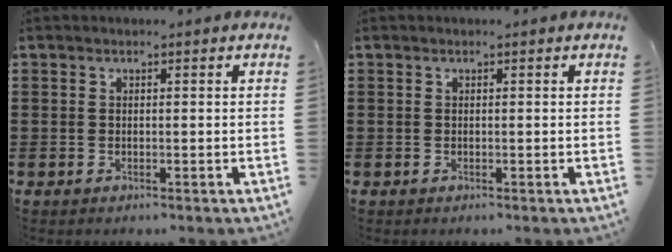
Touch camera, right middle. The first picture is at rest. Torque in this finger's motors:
{"motor_torque": [-0.01, 0.01, 0.00, 0.00]}